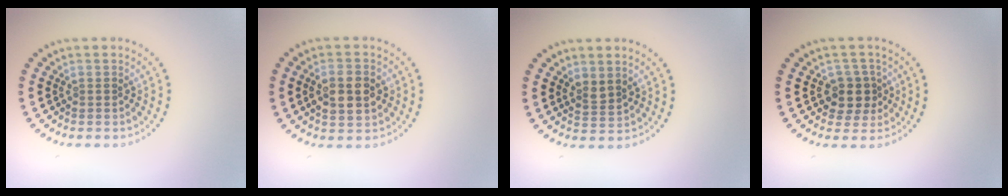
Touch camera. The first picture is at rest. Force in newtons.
{"total": 3.8, "press": 3.8, "slide": 0.1}
{"total": 1.5, "press": 1.2, "slide": 0.9}
{"total": 2.6, "press": 2.3, "slide": 1.1}